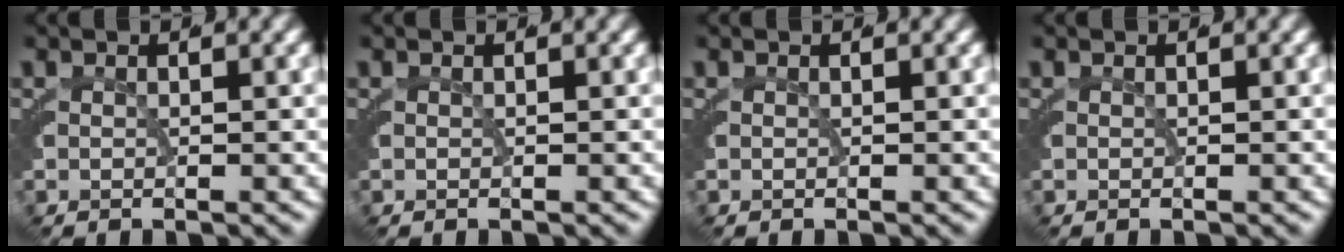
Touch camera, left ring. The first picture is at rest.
{"total": 0.0}
{"total": 0.0}
{"total": 0.0}